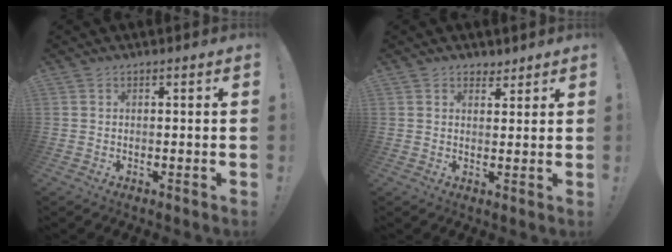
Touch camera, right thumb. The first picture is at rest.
{"total": 2.9, "force": [2.3, 1.8, 0.4], "torque": [0.004, -0.012, 0.041]}